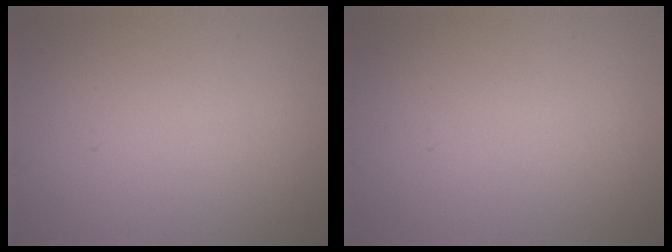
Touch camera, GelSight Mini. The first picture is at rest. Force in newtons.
{"total": 0.0}